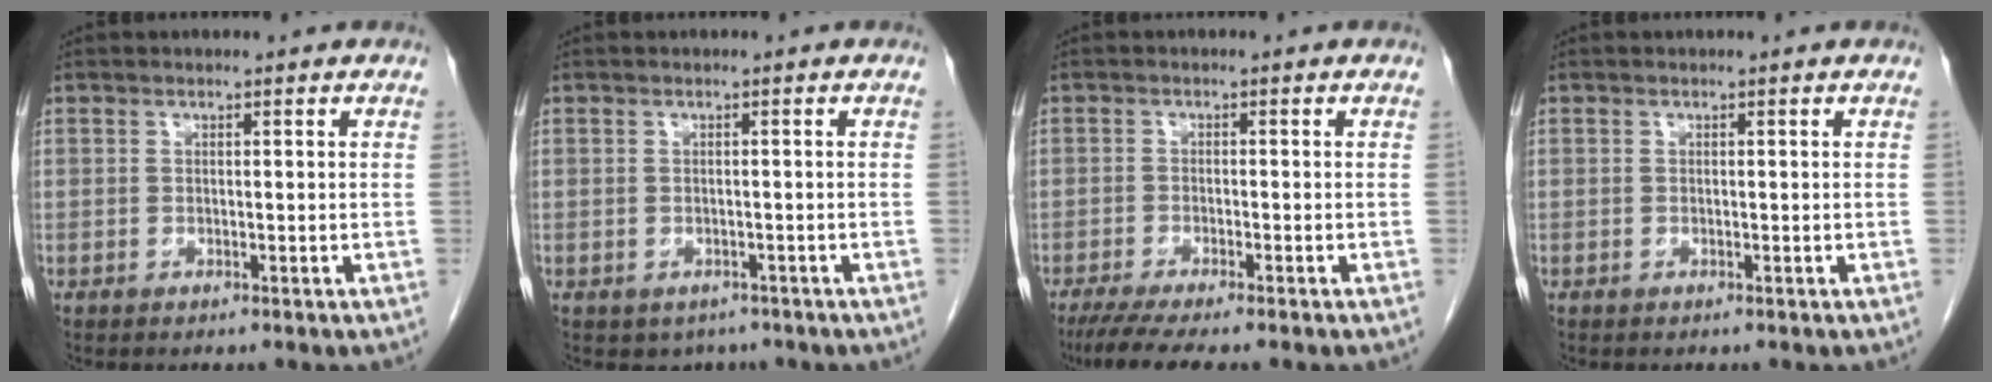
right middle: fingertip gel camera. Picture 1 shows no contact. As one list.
[{"total": 2.5, "force": [-1.7, 1.7, 0.5], "torque": [-0.006, 0.004, -0.018]}, {"total": 6.9, "force": [-5.7, 0.1, 4.0], "torque": [-0.060, -0.016, -0.091]}, {"total": 0.0}]